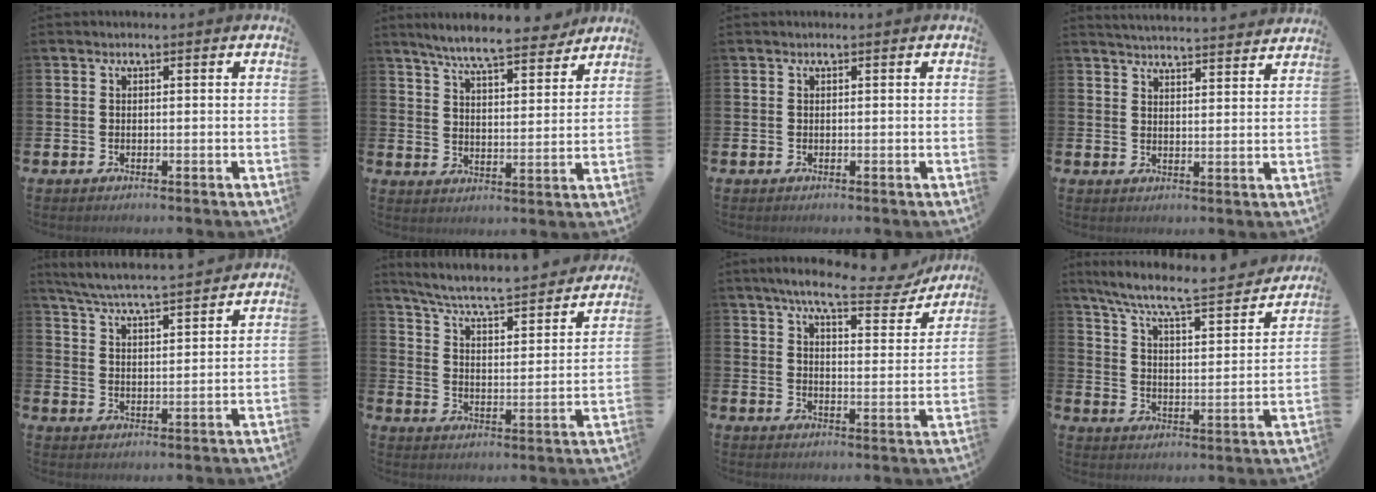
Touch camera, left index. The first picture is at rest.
{"total": 8.1, "force": [7.5, 0.8, 2.8], "torque": [-0.068, -0.045, 0.132]}
{"total": 0.0}
{"total": 4.2, "force": [4.2, -0.3, 0.0], "torque": [-0.009, -0.032, 0.074]}
{"total": 5.9, "force": [5.7, -0.1, 1.5], "torque": [-0.054, -0.041, 0.099]}
{"total": 6.1, "force": [5.7, 0.5, 2.2], "torque": [-0.074, -0.048, 0.090]}
{"total": 8.0, "force": [6.8, 1.5, 3.9], "torque": [-0.079, -0.034, 0.112]}
{"total": 8.2, "force": [7.2, 1.0, 3.7], "torque": [-0.097, -0.053, 0.116]}